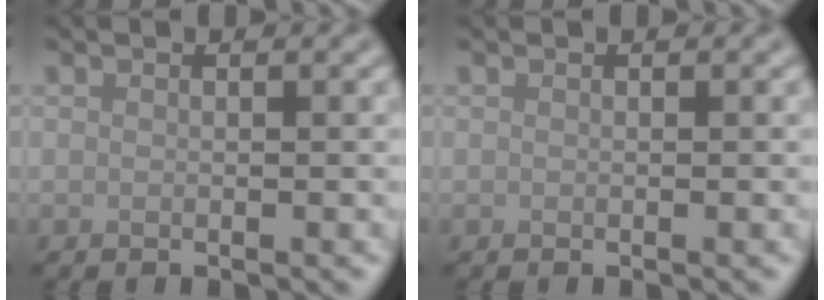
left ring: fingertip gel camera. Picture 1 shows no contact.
{"total": 0.0}